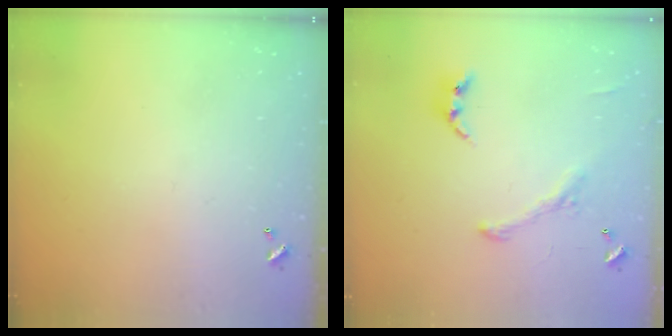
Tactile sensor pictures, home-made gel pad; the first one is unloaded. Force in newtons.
{"total": 0.5, "press": 0.0, "slide": 0.5}